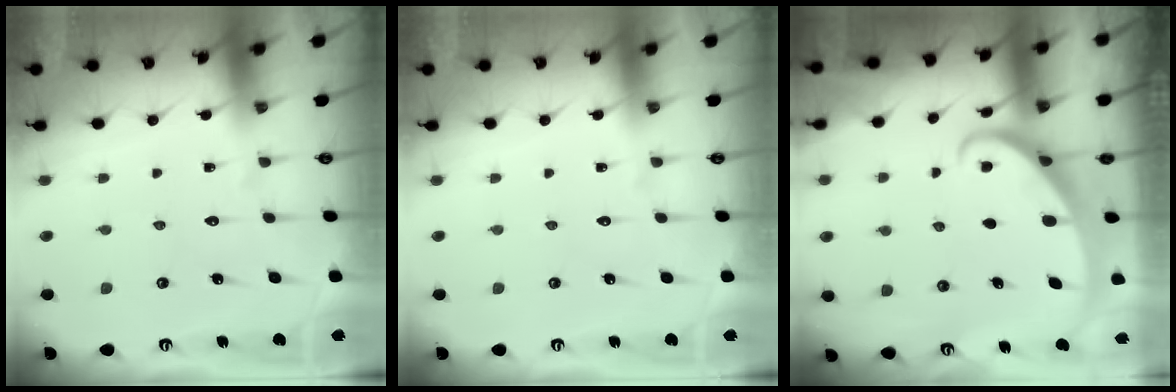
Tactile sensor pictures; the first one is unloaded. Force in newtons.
{"total": 0.0}
{"total": 2.4, "press": 2.4, "slide": 0.2}